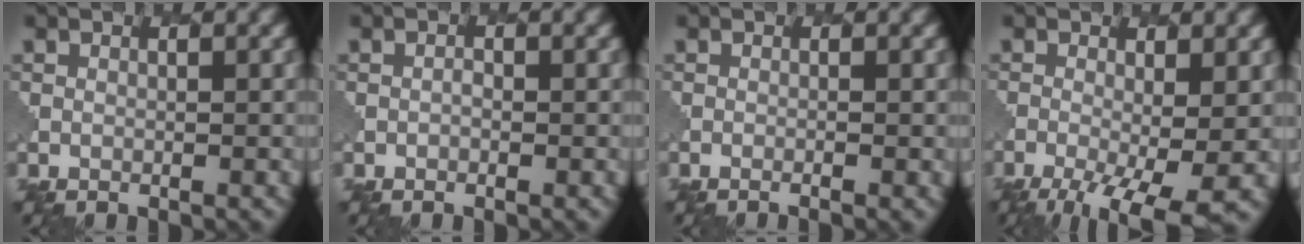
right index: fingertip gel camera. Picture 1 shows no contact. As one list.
[{"total": 0.0}, {"total": 1.0, "force": [-0.4, 0.3, 0.9], "torque": [-0.004, -0.001, -0.010]}, {"total": 7.0, "force": [-3.0, 2.2, 5.9], "torque": [-0.110, -0.020, -0.044]}]